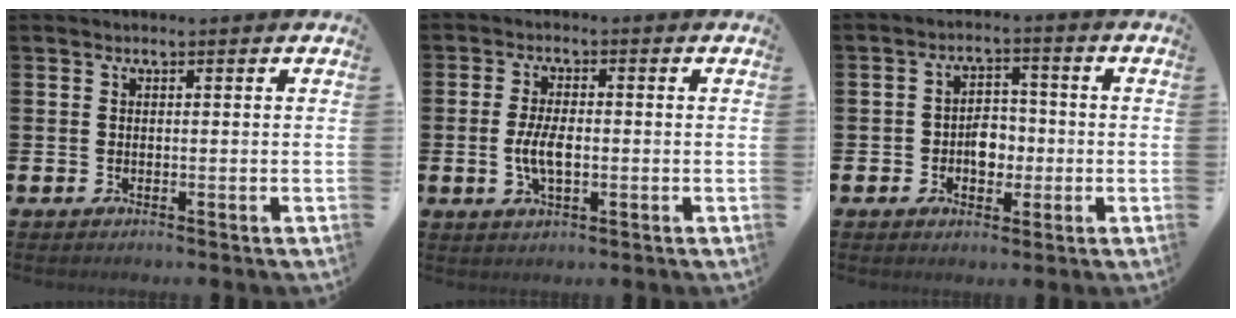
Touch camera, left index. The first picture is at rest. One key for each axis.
{"total": 4.6, "fx": -0.6, "fy": 2.0, "fz": 4.1, "tx": -0.071, "ty": -0.002, "tz": -0.015}
{"total": 4.2, "fx": -0.9, "fy": 3.2, "fz": 2.6, "tx": -0.038, "ty": 0.004, "tz": -0.025}